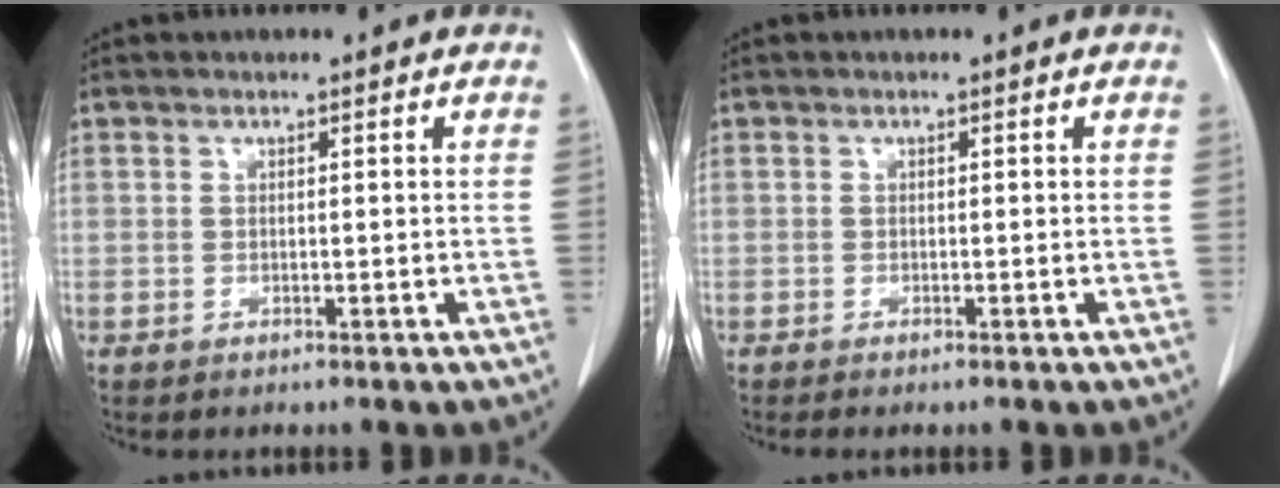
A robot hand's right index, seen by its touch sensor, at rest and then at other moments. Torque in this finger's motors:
{"motor_torque": [-0.02, 0.02, -0.03, 0.02]}